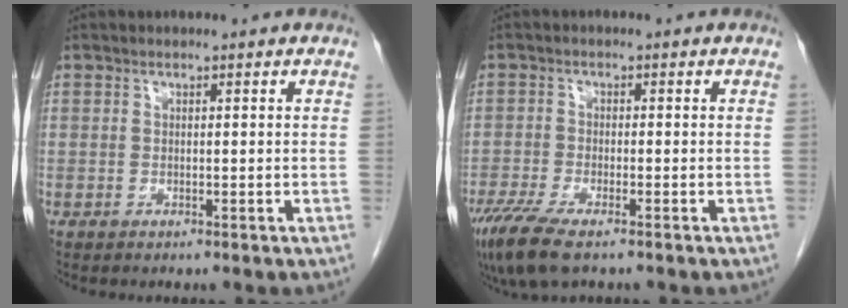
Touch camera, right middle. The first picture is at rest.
{"total": 7.2, "force": [-4.9, 1.5, 5.0], "torque": [-0.094, -0.020, -0.085]}